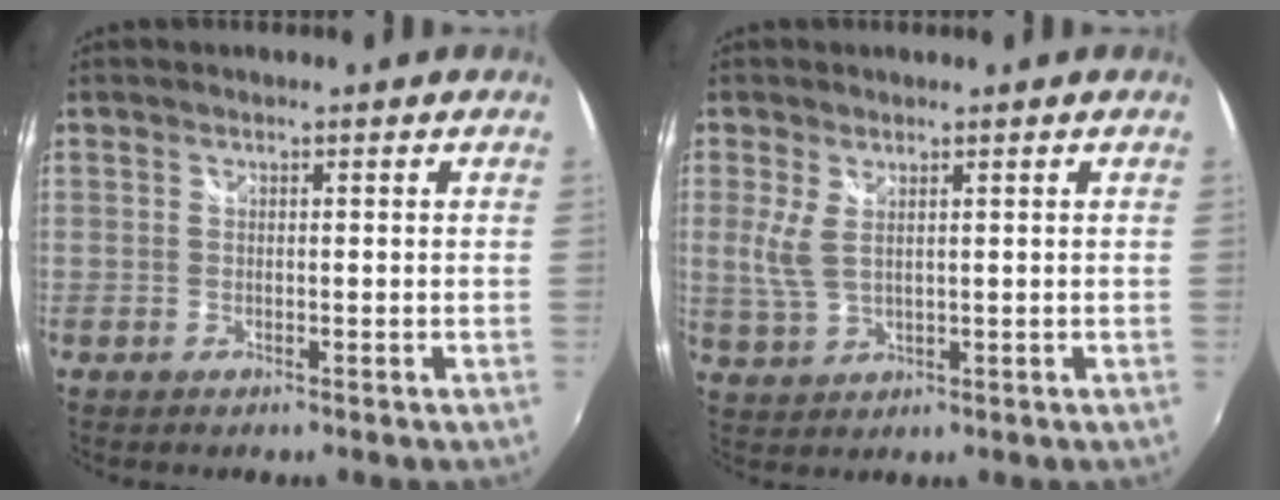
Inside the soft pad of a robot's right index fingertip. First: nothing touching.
{"total": 4.3, "force": [1.2, 1.9, 3.7], "torque": [-0.082, -0.002, 0.027]}